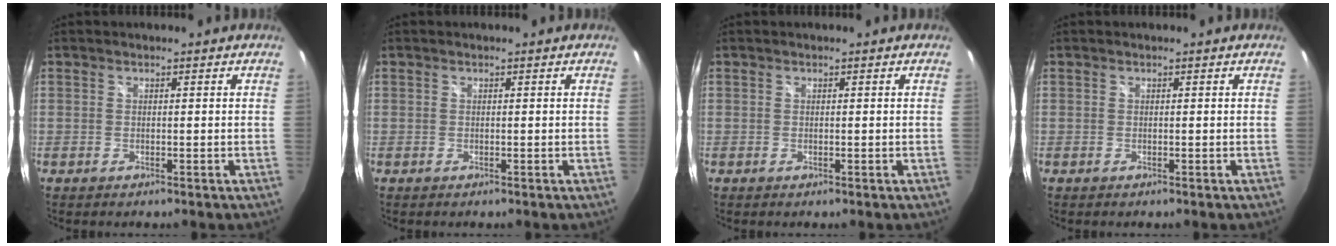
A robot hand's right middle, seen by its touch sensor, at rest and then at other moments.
{"total": 0.0}
{"total": 0.0}
{"total": 0.0}